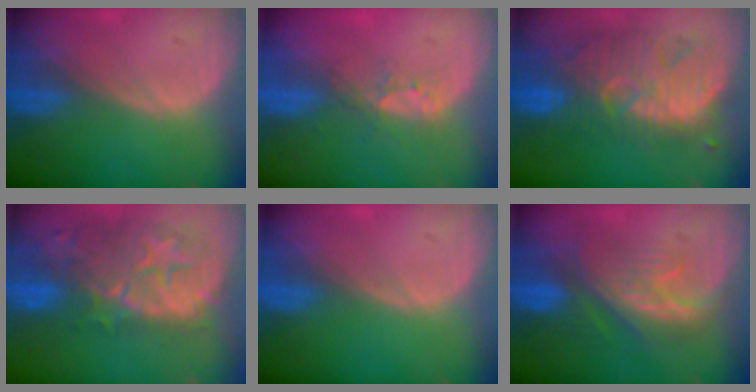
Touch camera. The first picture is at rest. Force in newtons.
{"total": 3.3, "press": 2.8, "slide": 1.7}
{"total": 11.2, "press": 10.7, "slide": 3.4}
{"total": 12.2, "press": 11.0, "slide": 5.2}
{"total": 0.0}
{"total": 8.5, "press": 8.2, "slide": 2.3}